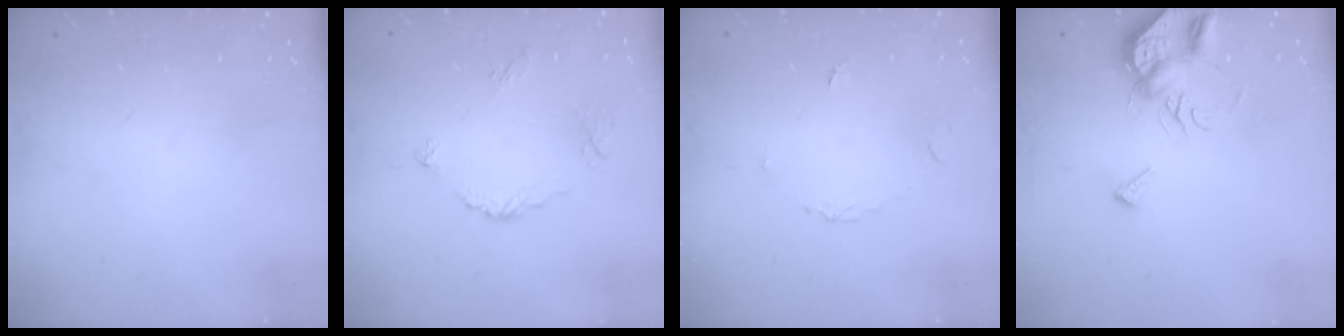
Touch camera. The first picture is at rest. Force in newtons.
{"total": 5.2, "press": 5.2, "slide": 0.0}
{"total": 2.7, "press": 2.7, "slide": 0.4}
{"total": 10.1, "press": 10.1, "slide": 0.8}